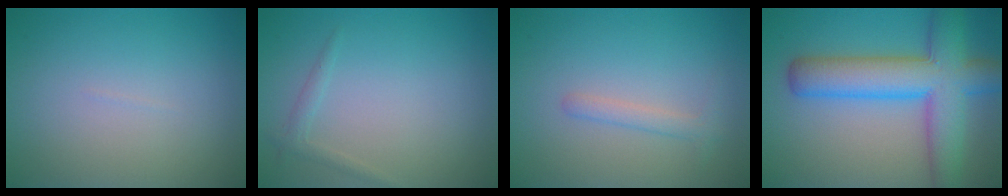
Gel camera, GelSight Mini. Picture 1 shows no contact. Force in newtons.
{"total": 1.0, "press": 1.0, "slide": 0.1}
{"total": 1.4, "press": 1.4, "slide": 0.0}
{"total": 8.9, "press": 8.9, "slide": 0.4}